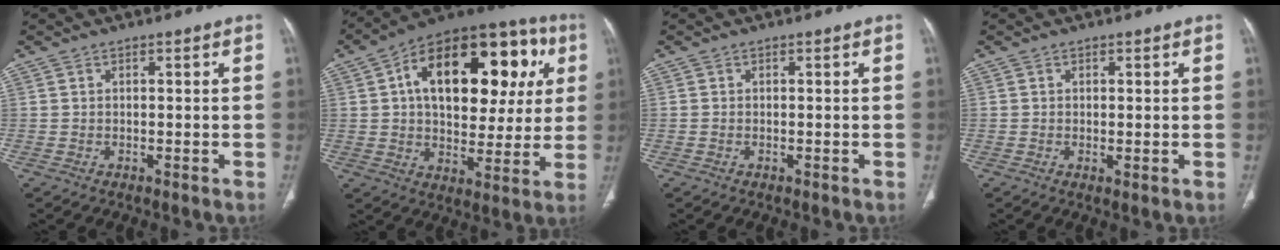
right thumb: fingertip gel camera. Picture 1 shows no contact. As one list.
[{"total": 27.6, "force": [7.1, 15.4, 21.8], "torque": [-0.290, 0.034, 0.104]}, {"total": 0.0}, {"total": 1.1, "force": [-0.1, 0.3, 1.0], "torque": [-0.025, -0.007, 0.000]}]